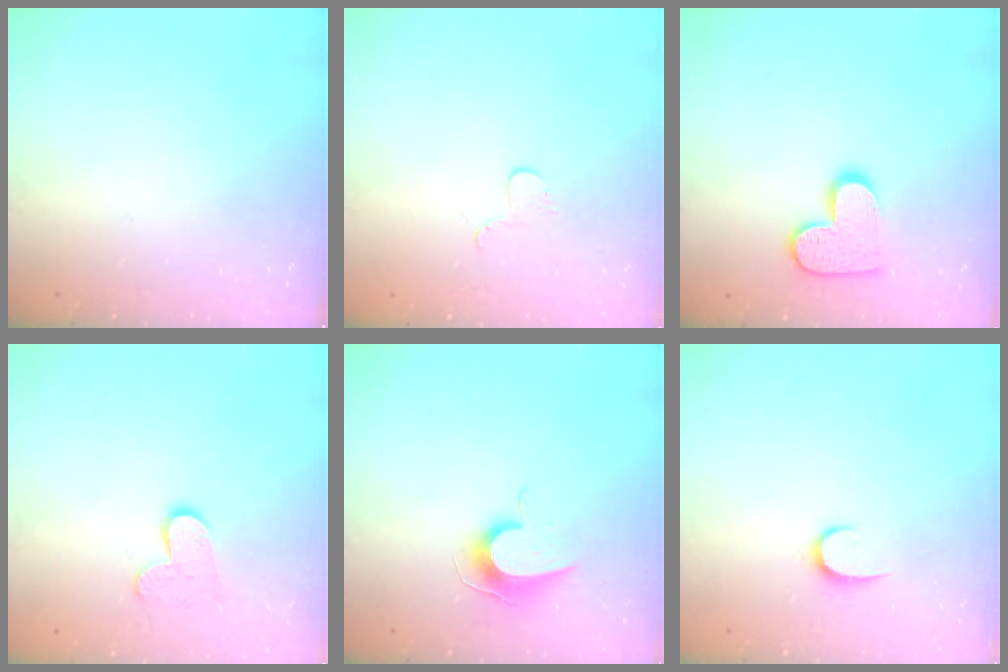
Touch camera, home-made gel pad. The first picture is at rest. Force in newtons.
{"total": 4.2, "press": 4.2, "slide": 0.4}
{"total": 11.7, "press": 11.6, "slide": 0.6}
{"total": 7.8, "press": 7.7, "slide": 0.6}
{"total": 8.8, "press": 8.7, "slide": 0.8}
{"total": 5.4, "press": 5.4, "slide": 0.5}